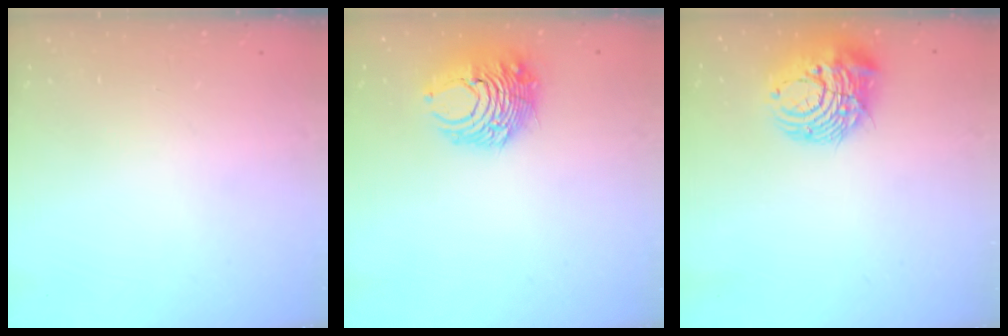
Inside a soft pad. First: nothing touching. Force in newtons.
{"total": 10.7, "press": 10.7, "slide": 0.6}
{"total": 13.8, "press": 13.7, "slide": 1.5}